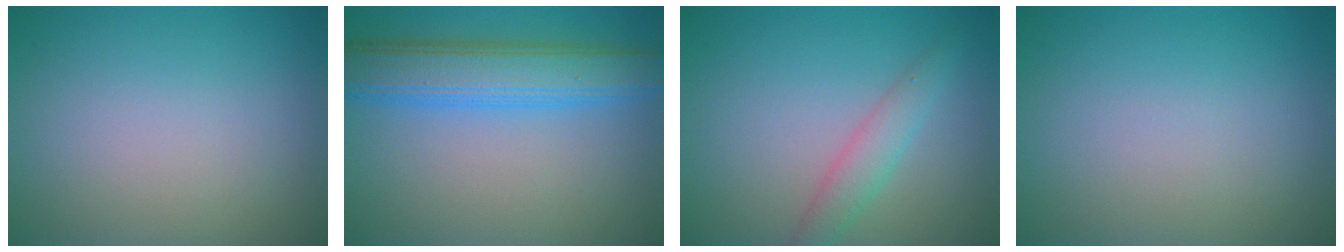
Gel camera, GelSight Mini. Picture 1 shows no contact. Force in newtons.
{"total": 6.5, "press": 6.5, "slide": 0.1}
{"total": 2.3, "press": 2.3, "slide": 0.0}
{"total": 0.0}